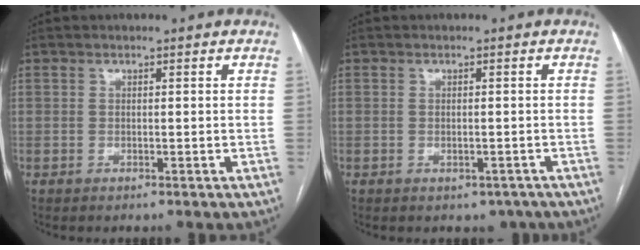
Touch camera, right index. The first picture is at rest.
{"total": 2.0, "force": [-1.4, 1.2, 0.9], "torque": [-0.006, 0.002, -0.010]}